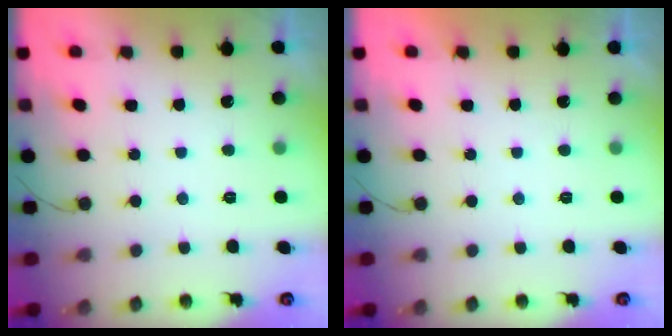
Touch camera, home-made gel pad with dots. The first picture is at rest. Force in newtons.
{"total": 1.9, "press": 1.9, "slide": 0.1}